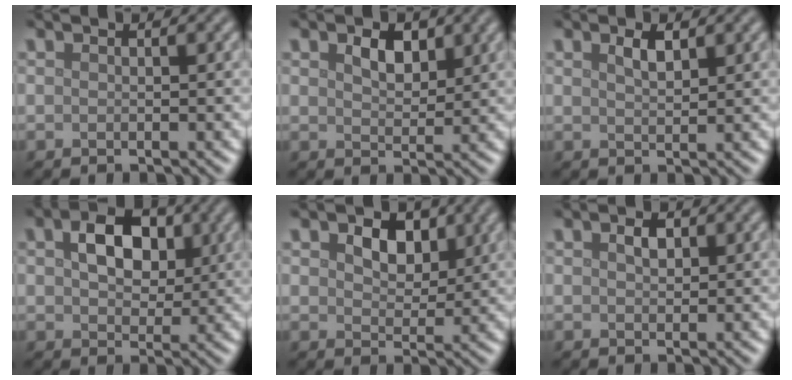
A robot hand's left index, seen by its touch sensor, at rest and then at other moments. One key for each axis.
{"total": 2.5, "fx": 1.2, "fy": 1.5, "fz": 1.5, "tx": -0.031, "ty": 0.001, "tz": 0.020}
{"total": 1.6, "fx": 1.0, "fy": 0.6, "fz": 1.1, "tx": -0.023, "ty": 0.001, "tz": 0.020}
{"total": 5.3, "fx": 1.5, "fy": 3.5, "fz": 3.6, "tx": -0.066, "ty": 0.004, "tz": 0.015}
{"total": 3.8, "fx": 1.5, "fy": 2.6, "fz": 2.4, "tx": -0.048, "ty": -0.001, "tz": 0.018}
{"total": 1.5, "fx": 0.5, "fy": 0.9, "fz": 1.0, "tx": -0.018, "ty": 0.002, "tz": 0.009}